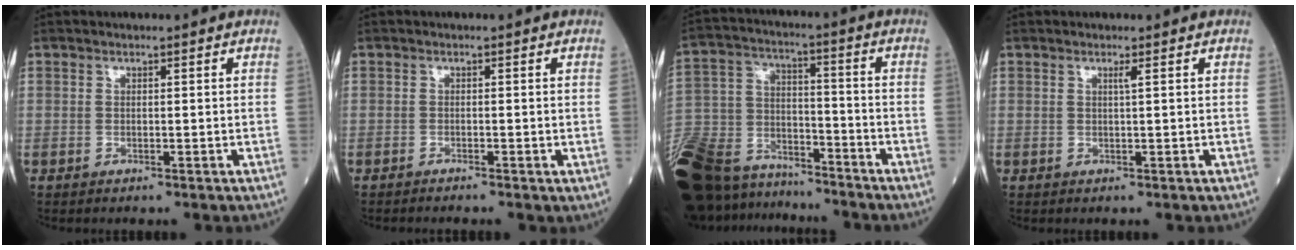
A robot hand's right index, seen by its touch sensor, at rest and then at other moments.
{"total": 2.0, "force": [-1.6, -0.2, 1.2], "torque": [-0.022, -0.001, -0.029]}
{"total": 26.1, "force": [-21.2, 10.4, 11.1], "torque": [-0.331, -0.035, -0.361]}
{"total": 0.8, "force": [0.3, -0.3, 0.7], "torque": [-0.018, -0.003, 0.008]}